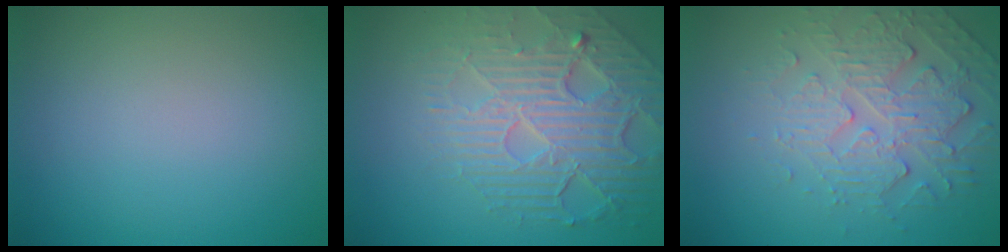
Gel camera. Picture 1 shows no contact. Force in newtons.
{"total": 7.3, "press": 5.3, "slide": 5.1}
{"total": 4.9, "press": 3.6, "slide": 3.4}